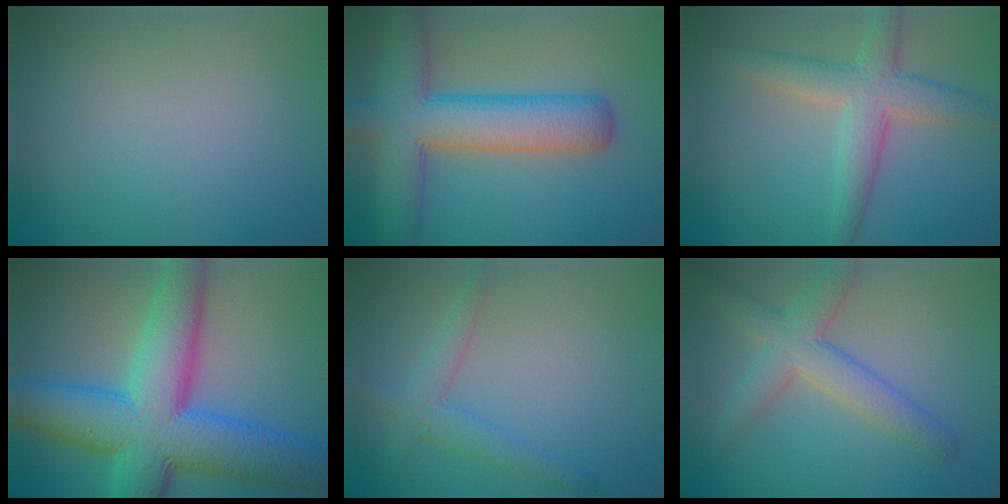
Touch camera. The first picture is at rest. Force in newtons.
{"total": 9.8, "press": 9.8, "slide": 0.3}
{"total": 5.0, "press": 5.0, "slide": 0.3}
{"total": 14.0, "press": 14.0, "slide": 0.2}
{"total": 2.5, "press": 2.5, "slide": 0.1}
{"total": 4.9, "press": 4.9, "slide": 0.3}